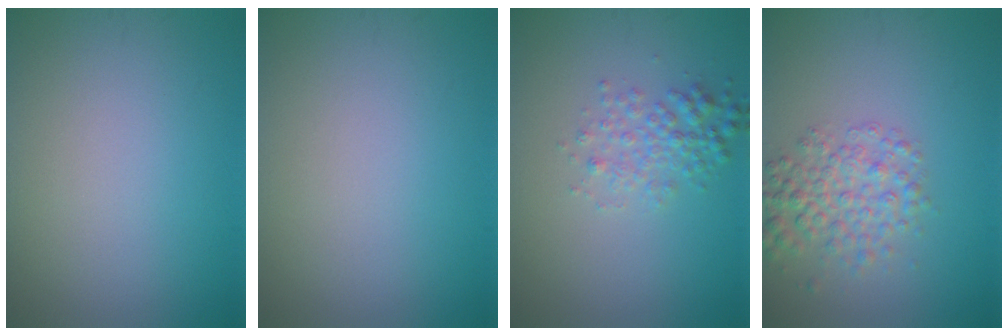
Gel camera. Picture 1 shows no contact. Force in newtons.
{"total": 0.0}
{"total": 2.5, "press": 2.5, "slide": 0.0}
{"total": 3.9, "press": 3.9, "slide": 0.1}